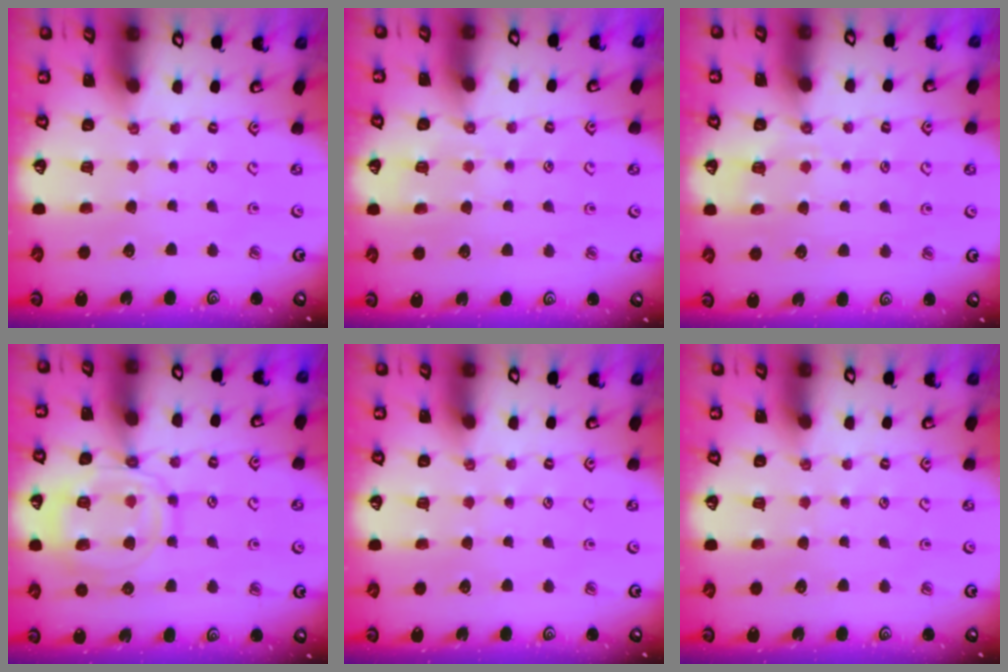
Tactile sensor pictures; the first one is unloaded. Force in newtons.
{"total": 5.1, "press": 5.1, "slide": 0.6}
{"total": 4.1, "press": 3.9, "slide": 1.2}
{"total": 13.4, "press": 13.3, "slide": 1.3}
{"total": 0.0}
{"total": 0.0}